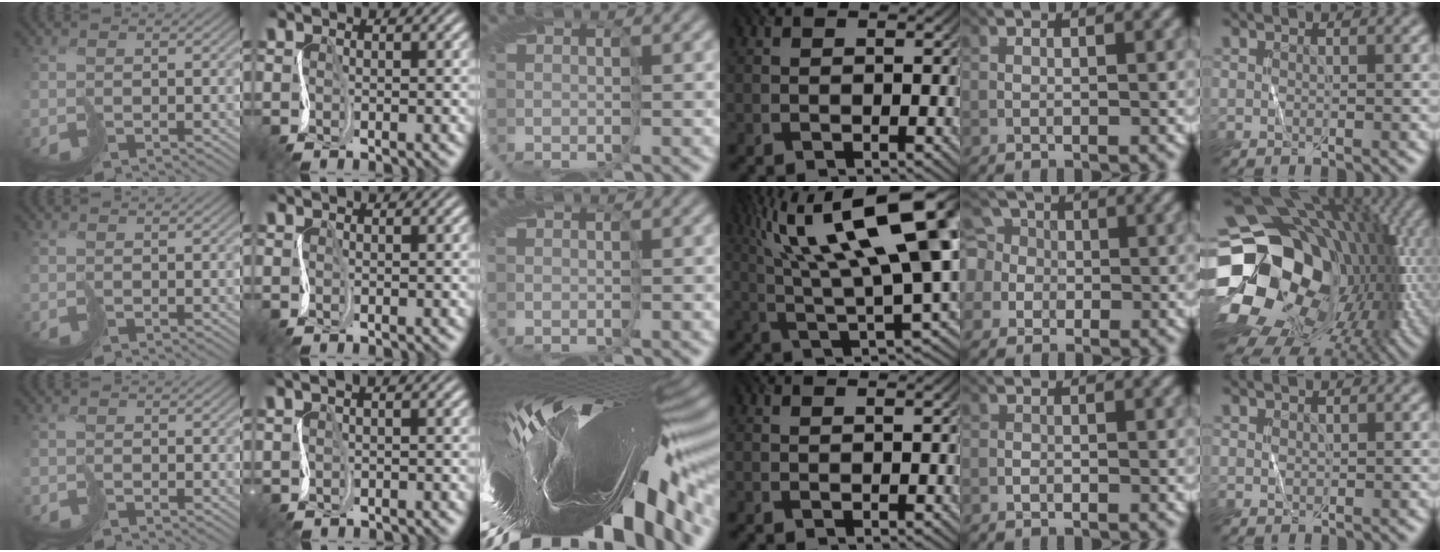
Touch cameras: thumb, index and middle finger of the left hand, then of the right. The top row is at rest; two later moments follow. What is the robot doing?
{"motion": "cut", "object": "tape"}